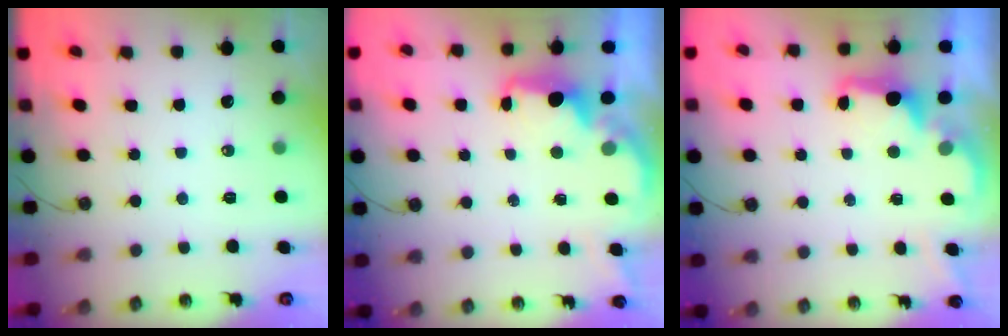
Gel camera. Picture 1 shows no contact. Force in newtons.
{"total": 2.0, "press": 1.8, "slide": 0.7}
{"total": 2.5, "press": 2.4, "slide": 0.6}